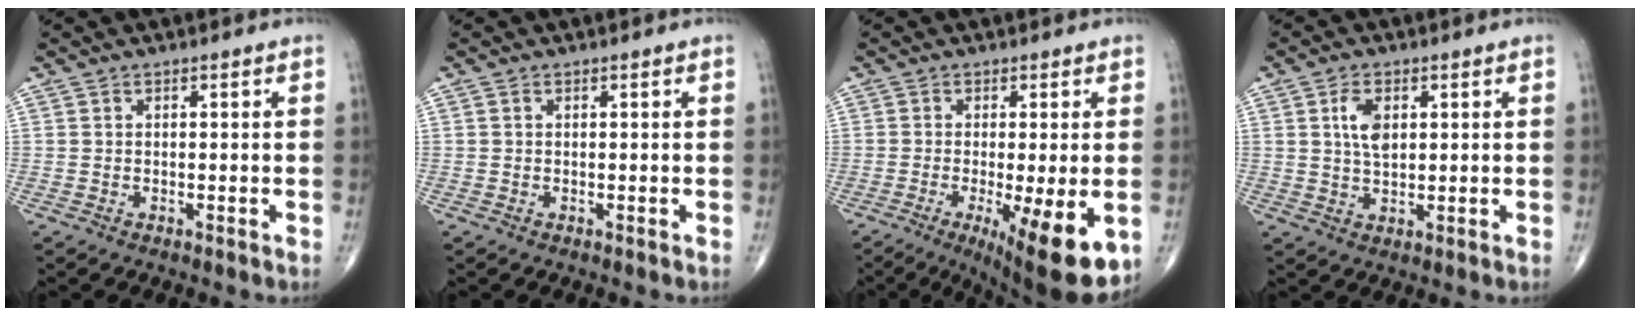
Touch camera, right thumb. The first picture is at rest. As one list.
[{"total": 0.0}, {"total": 14.0, "force": [-4.3, 3.5, 12.8], "torque": [-0.163, -0.024, -0.053]}, {"total": 5.2, "force": [1.4, 2.9, 4.0], "torque": [-0.070, -0.005, 0.027]}]